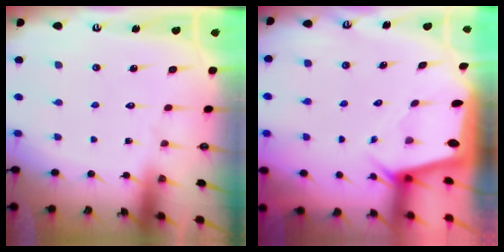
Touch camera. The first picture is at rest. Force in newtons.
{"total": 1.9, "press": 1.9, "slide": 0.1}